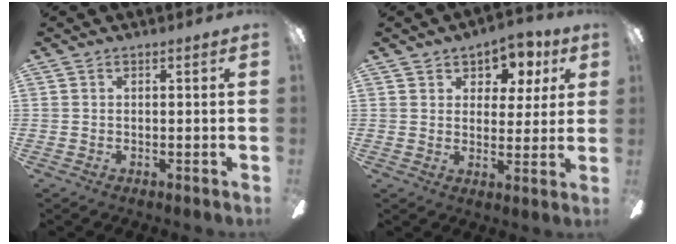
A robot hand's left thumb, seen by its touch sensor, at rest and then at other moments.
{"total": 7.6, "force": [4.8, 5.2, 2.8], "torque": [-0.033, -0.025, 0.084]}